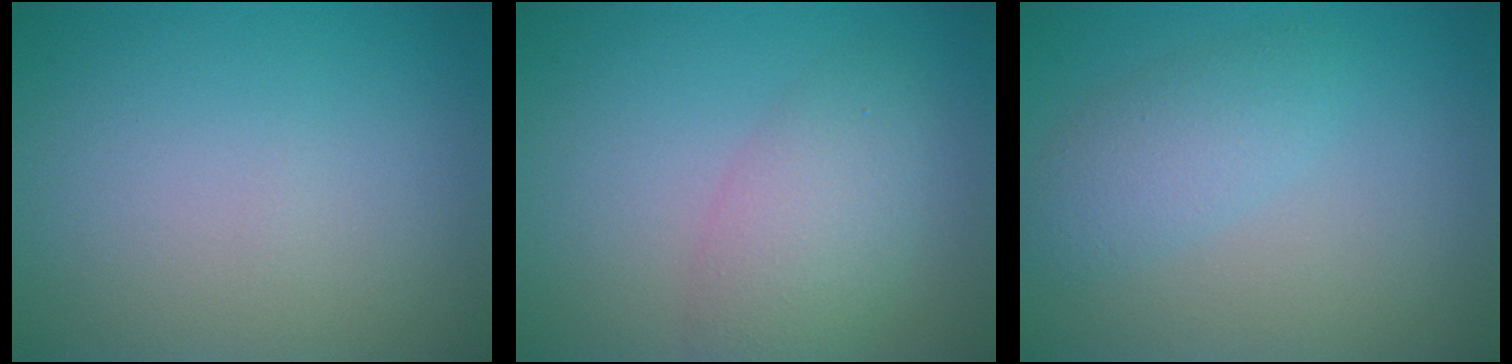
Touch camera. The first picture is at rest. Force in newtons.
{"total": 4.2, "press": 4.2, "slide": 0.2}
{"total": 2.8, "press": 2.8, "slide": 0.1}